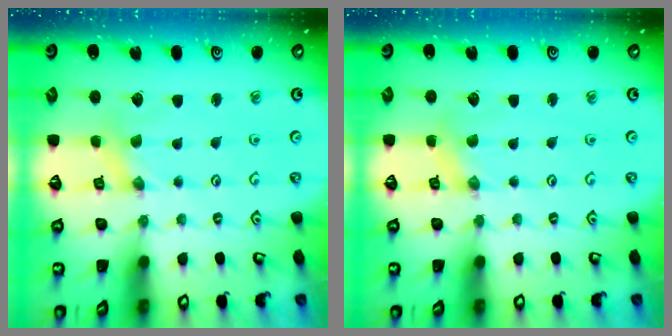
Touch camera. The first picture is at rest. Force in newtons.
{"total": 1.9, "press": 1.9, "slide": 0.3}